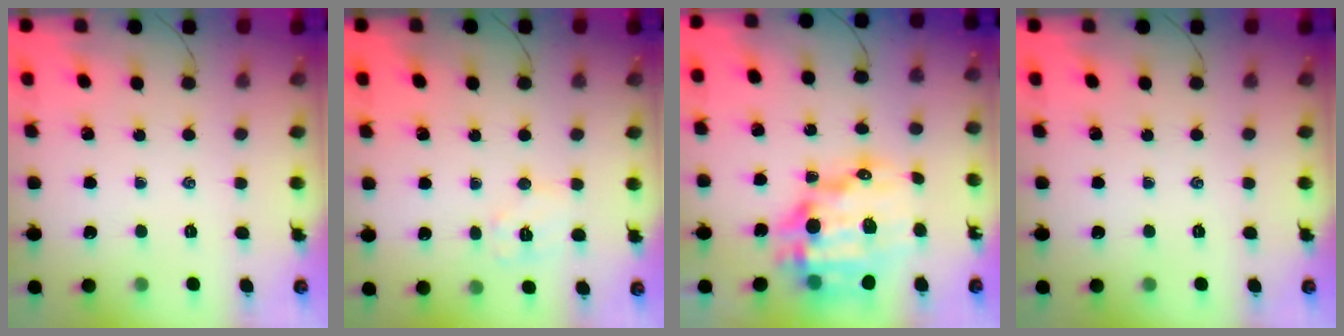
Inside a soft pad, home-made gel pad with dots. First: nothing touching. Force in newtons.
{"total": 7.1, "press": 7.0, "slide": 0.9}
{"total": 19.2, "press": 18.8, "slide": 3.8}
{"total": 0.0}